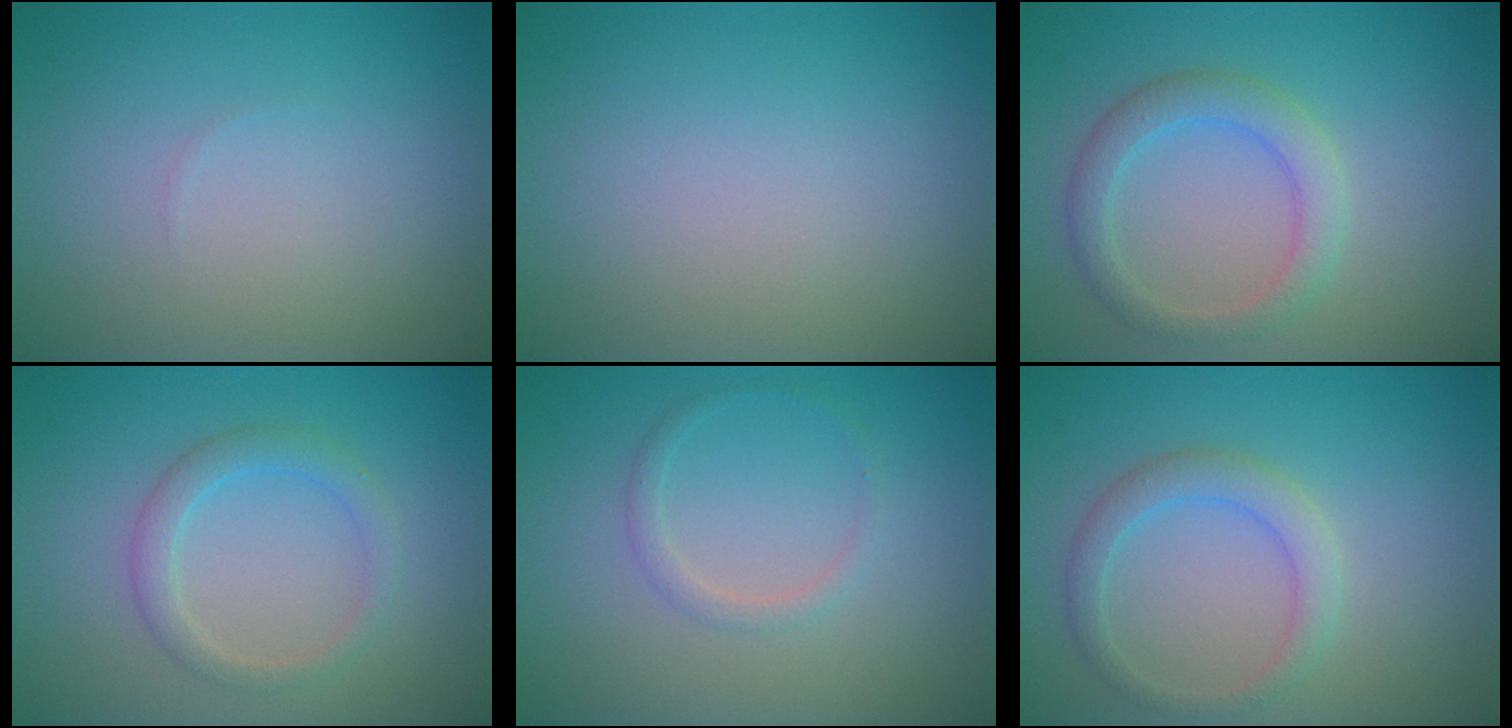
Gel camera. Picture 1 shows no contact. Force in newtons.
{"total": 0.0}
{"total": 3.0, "press": 3.0, "slide": 0.1}
{"total": 2.2, "press": 2.2, "slide": 0.1}
{"total": 1.2, "press": 1.2, "slide": 0.1}
{"total": 2.5, "press": 2.5, "slide": 0.1}